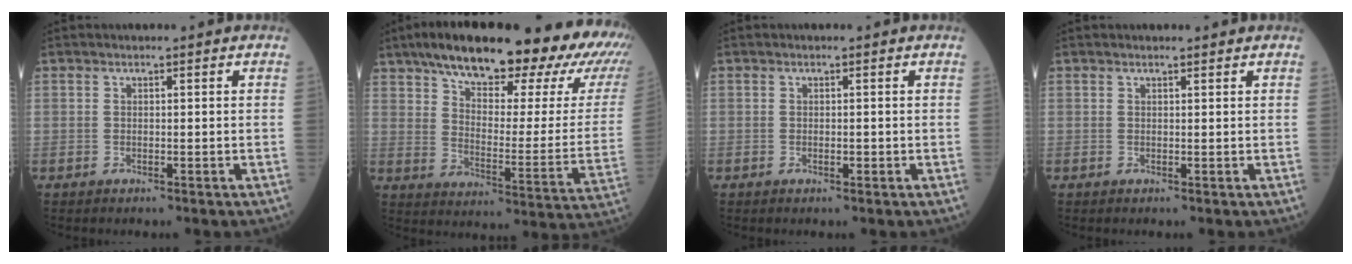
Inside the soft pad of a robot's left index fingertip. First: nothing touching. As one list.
[{"total": 32.3, "force": [24.4, 6.8, 20.0], "torque": [-0.258, -0.015, 0.314]}, {"total": 0.6, "force": [-0.2, 0.3, 0.6], "torque": [-0.010, 0.000, -0.002]}, {"total": 1.0, "force": [0.9, 0.1, 0.1], "torque": [-0.011, 0.005, 0.015]}]